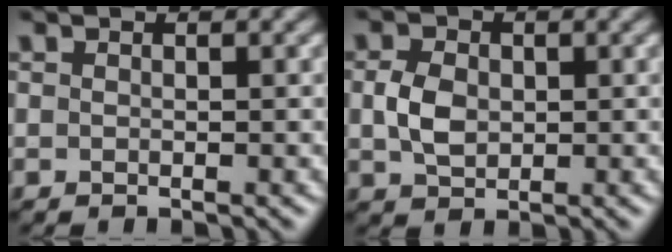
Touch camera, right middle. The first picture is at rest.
{"total": 3.1, "force": [0.1, 2.3, 2.0], "torque": [-0.047, 0.000, -0.001]}